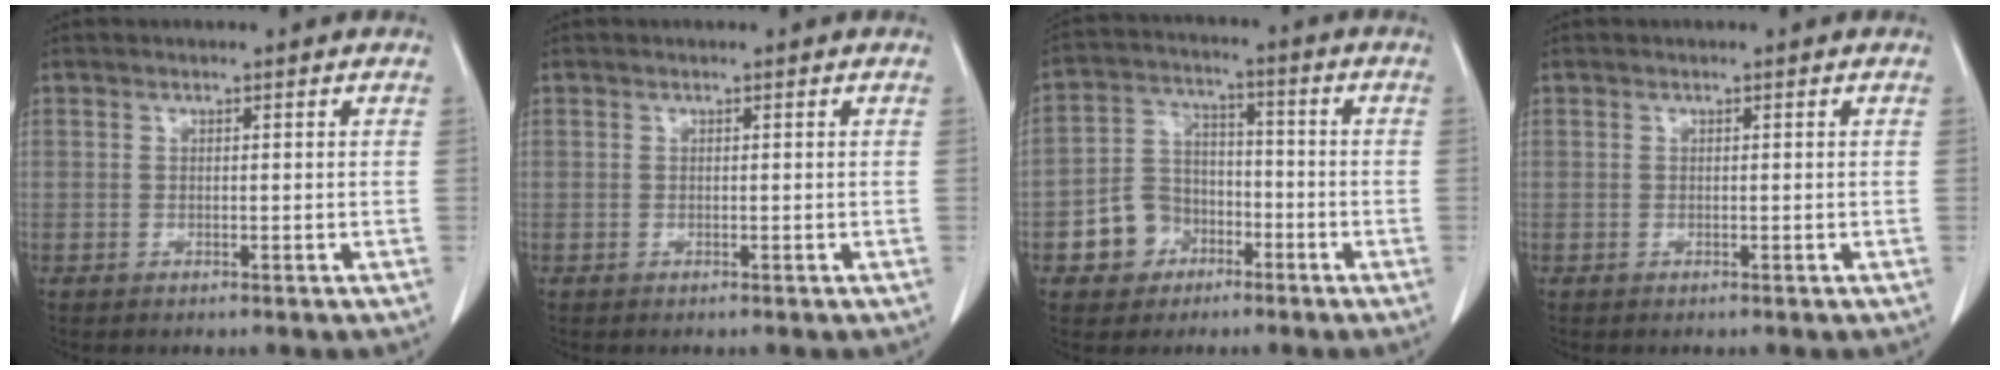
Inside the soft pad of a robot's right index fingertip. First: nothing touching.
{"total": 0.0}
{"total": 7.9, "force": [-3.5, 6.7, 2.3], "torque": [-0.048, 0.021, -0.052]}
{"total": 0.0}